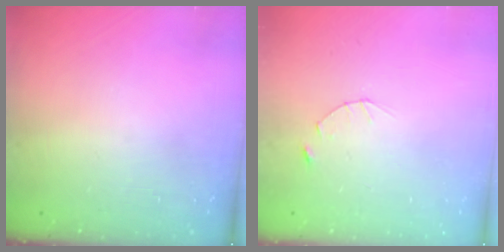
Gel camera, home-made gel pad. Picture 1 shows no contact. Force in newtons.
{"total": 2.5, "press": 2.4, "slide": 0.3}